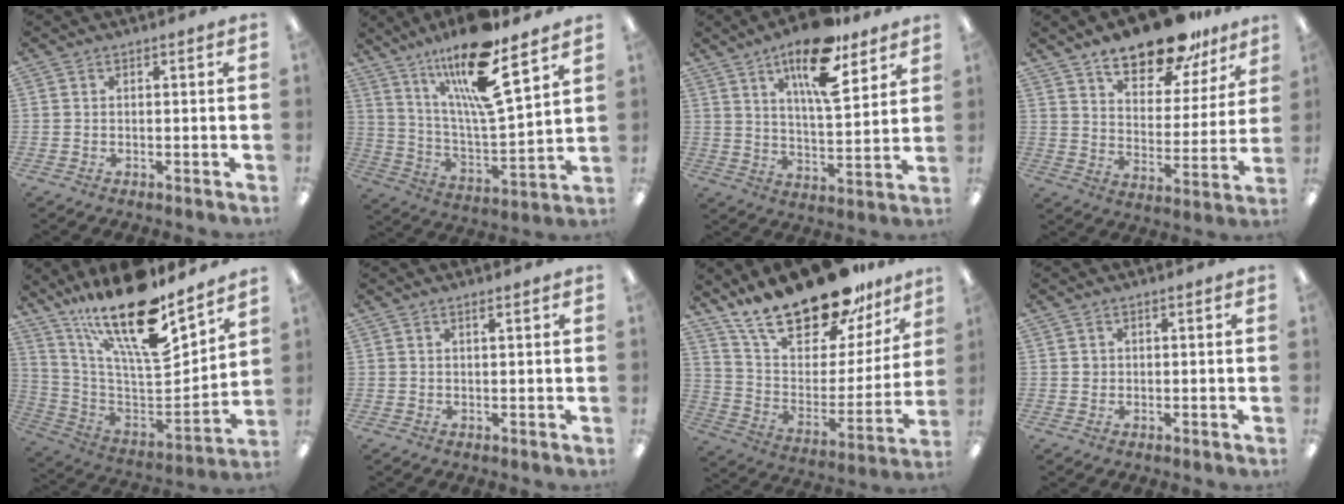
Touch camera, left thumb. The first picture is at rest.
{"total": 19.7, "force": [13.9, 4.0, 13.3], "torque": [-0.246, -0.076, 0.230]}
{"total": 16.7, "force": [10.9, 5.6, 11.3], "torque": [-0.179, -0.053, 0.177]}
{"total": 17.1, "force": [13.8, 6.4, 7.9], "torque": [-0.121, -0.089, 0.238]}
{"total": 24.5, "force": [17.7, 7.2, 15.4], "torque": [-0.278, -0.131, 0.301]}
{"total": 1.0, "force": [0.8, 0.1, 0.5], "torque": [-0.011, 0.000, 0.014]}
{"total": 25.2, "force": [20.0, 9.3, 12.2], "torque": [-0.197, -0.140, 0.345]}
{"total": 1.1, "force": [0.3, 1.0, 0.1], "torque": [-0.002, 0.005, 0.005]}